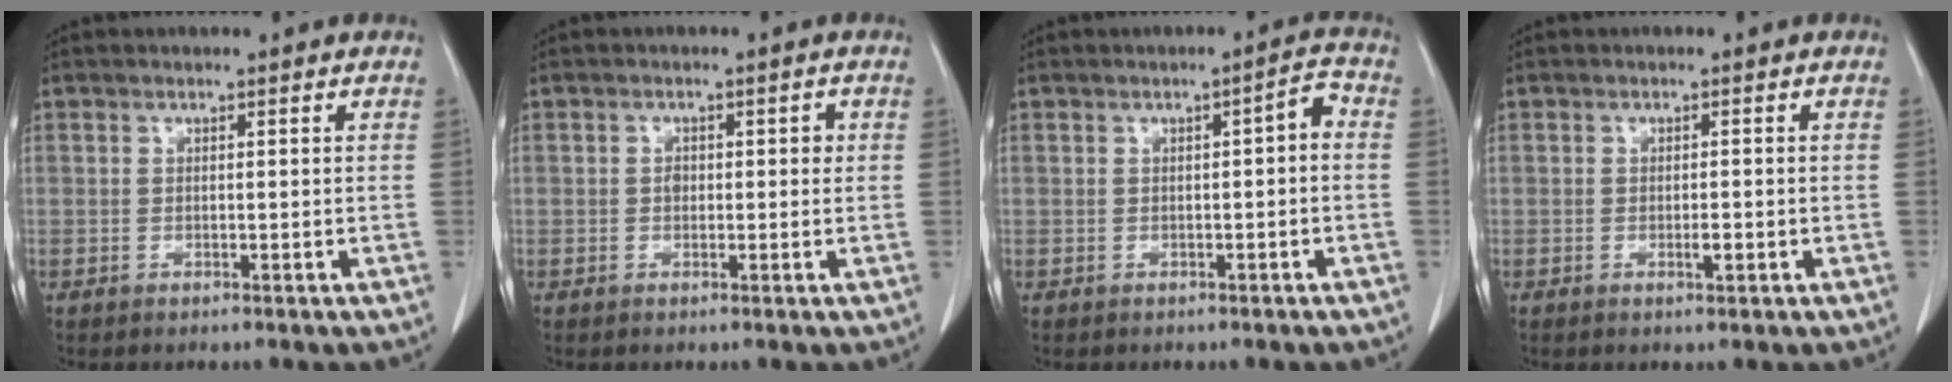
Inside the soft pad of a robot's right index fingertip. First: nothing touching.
{"total": 1.9, "force": [0.1, 1.4, 1.3], "torque": [-0.018, 0.008, 0.004]}
{"total": 2.6, "force": [-0.1, 0.6, 2.5], "torque": [-0.032, 0.013, -0.004]}
{"total": 1.4, "force": [-0.4, 0.4, 1.3], "torque": [-0.025, -0.001, -0.005]}